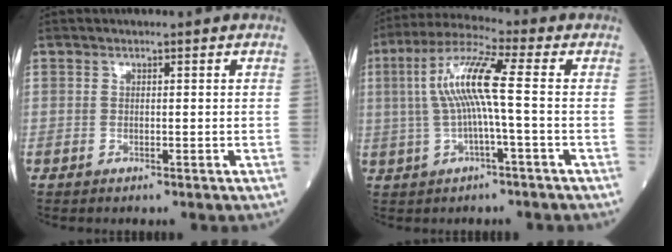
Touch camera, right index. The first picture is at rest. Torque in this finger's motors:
{"motor_torque": [1.37, -0.06, 0.79, 0.21]}